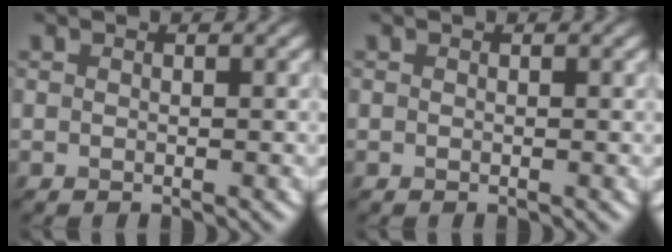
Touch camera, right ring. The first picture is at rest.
{"total": 0.0}